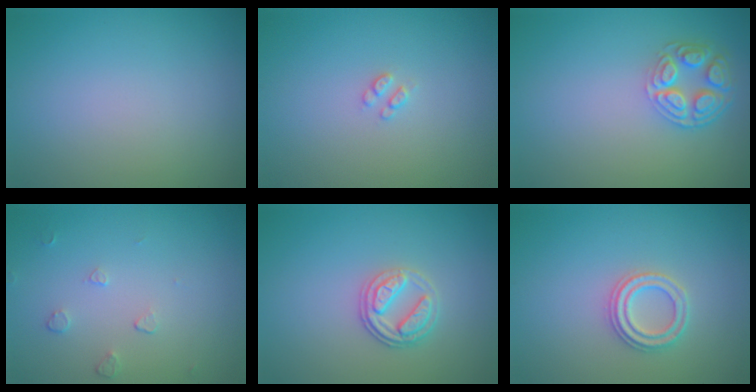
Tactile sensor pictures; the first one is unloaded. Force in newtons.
{"total": 1.0, "press": 0.9, "slide": 0.2}
{"total": 4.3, "press": 3.4, "slide": 2.7}
{"total": 0.9, "press": 0.6, "slide": 0.7}
{"total": 2.7, "press": 2.5, "slide": 0.9}
{"total": 2.3, "press": 2.3, "slide": 0.3}